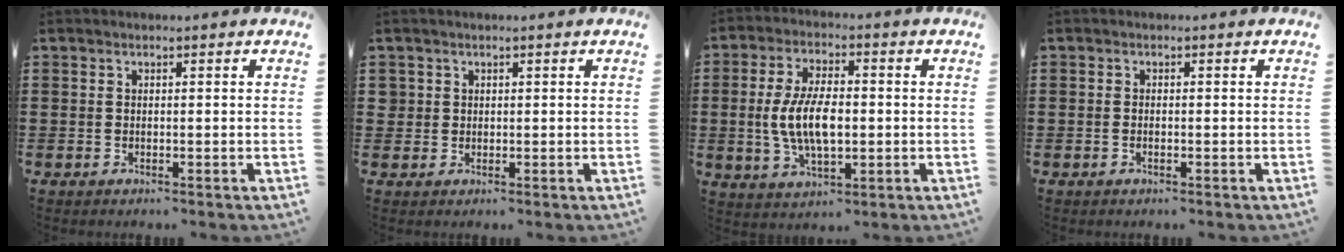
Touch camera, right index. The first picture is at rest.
{"total": 1.4, "force": [0.5, 1.3, 0.2], "torque": [-0.008, 0.005, 0.010]}
{"total": 8.9, "force": [-0.5, 4.1, 7.9], "torque": [-0.177, -0.003, -0.016]}
{"total": 0.6, "force": [-0.3, 0.0, 0.5], "torque": [-0.012, -0.007, -0.005]}